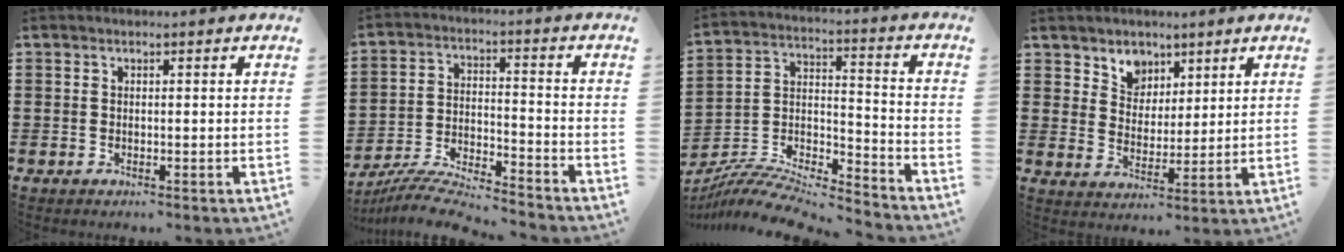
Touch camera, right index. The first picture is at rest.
{"total": 7.5, "force": [-7.2, 0.1, 2.0], "torque": [-0.052, -0.002, -0.143]}
{"total": 9.5, "force": [-9.0, 1.3, 2.6], "torque": [-0.051, 0.006, -0.180]}
{"total": 4.8, "force": [3.2, 3.5, 0.0], "torque": [-0.027, 0.002, 0.059]}